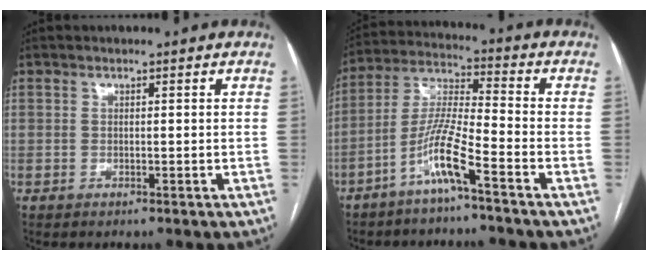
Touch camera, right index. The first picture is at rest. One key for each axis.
{"total": 8.6, "fx": -5.0, "fy": -0.2, "fz": 6.9, "tx": -0.148, "ty": 0.002, "tz": -0.104}